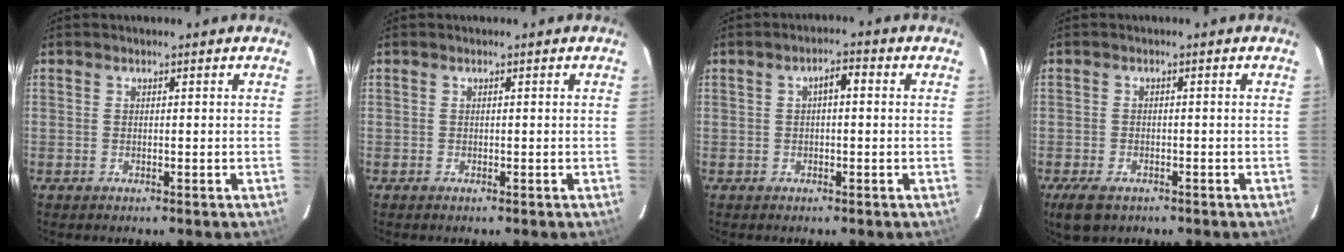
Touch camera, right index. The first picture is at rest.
{"total": 0.0}
{"total": 2.7, "force": [0.3, 1.1, 2.4], "torque": [-0.043, 0.013, 0.004]}
{"total": 5.2, "force": [-3.3, 2.8, 2.8], "torque": [-0.068, -0.015, -0.058]}